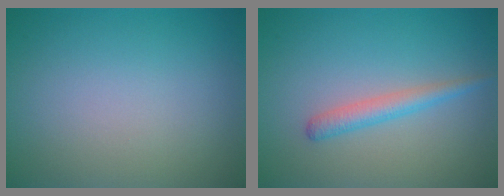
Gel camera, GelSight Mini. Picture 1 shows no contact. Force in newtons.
{"total": 2.0, "press": 2.0, "slide": 0.0}